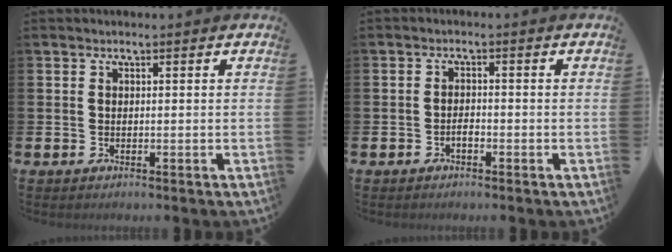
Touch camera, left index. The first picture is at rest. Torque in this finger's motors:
{"motor_torque": [-0.07, 0.21, 0.01, 0.00]}